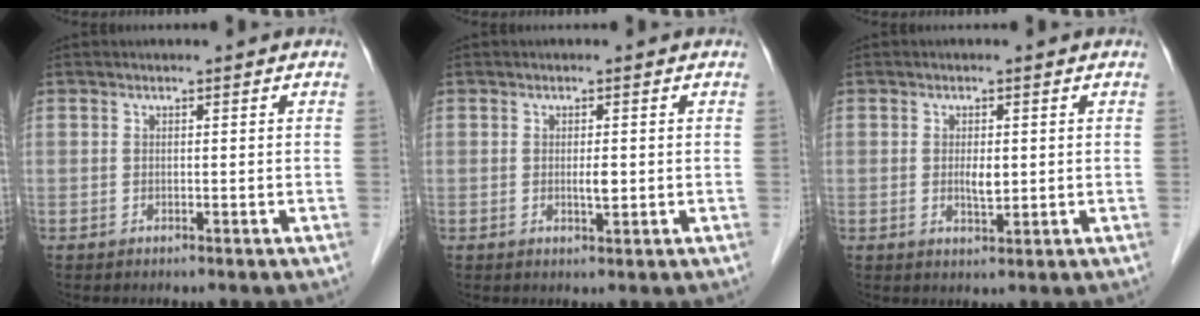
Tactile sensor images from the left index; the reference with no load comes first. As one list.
[{"total": 1.6, "force": [0.0, 0.4, 1.6], "torque": [-0.028, -0.002, 0.000]}, {"total": 2.5, "force": [0.1, 0.9, 2.3], "torque": [-0.042, -0.003, 0.004]}]